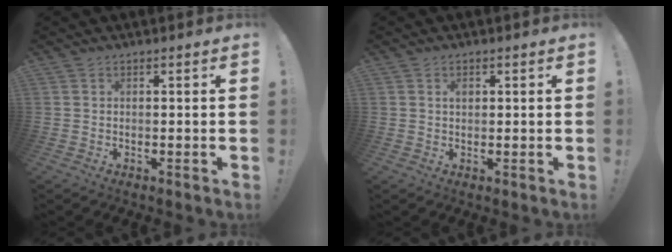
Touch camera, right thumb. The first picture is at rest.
{"total": 1.3, "force": [0.5, 1.0, 0.7], "torque": [-0.002, -0.002, 0.005]}